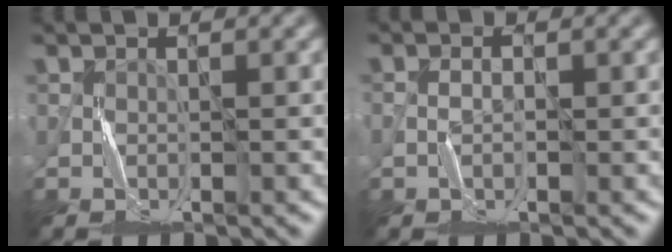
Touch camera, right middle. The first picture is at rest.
{"total": 0.7, "force": [-0.5, 0.4, 0.2], "torque": [-0.004, 0.004, -0.012]}